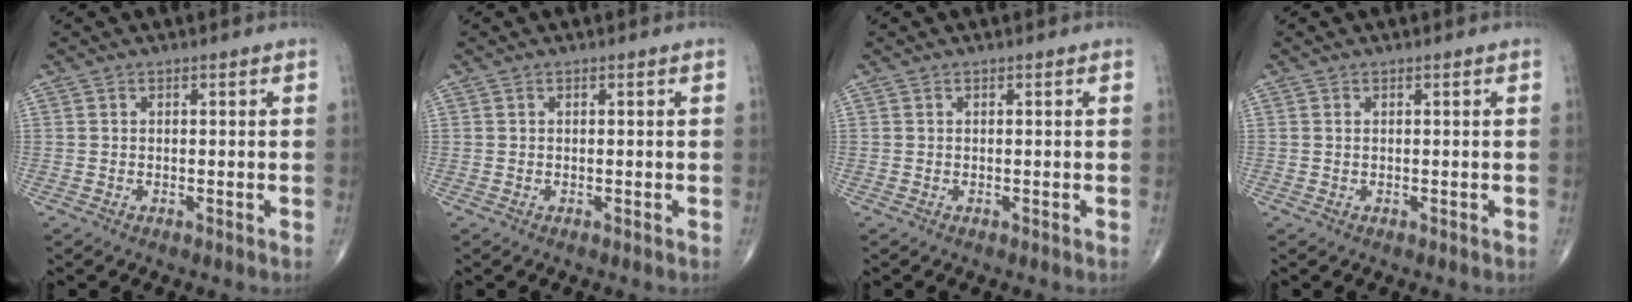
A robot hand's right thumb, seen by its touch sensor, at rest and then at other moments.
{"total": 0.0}
{"total": 0.0}
{"total": 0.0}